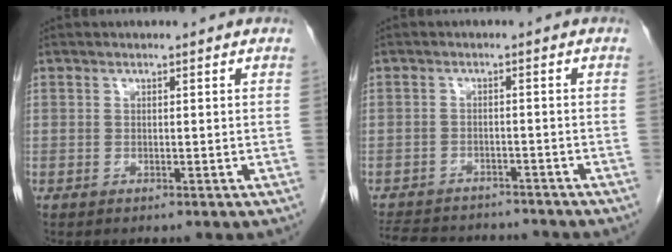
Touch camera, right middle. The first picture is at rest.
{"total": 12.9, "force": [-11.6, 4.0, 4.1], "torque": [-0.091, 0.002, -0.155]}